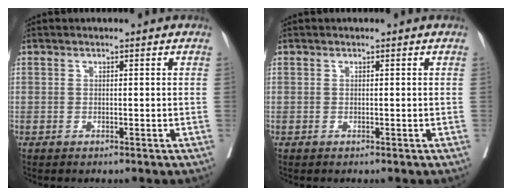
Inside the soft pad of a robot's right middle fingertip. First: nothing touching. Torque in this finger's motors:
{"motor_torque": [-0.02, -0.02, 0.00, 0.00]}